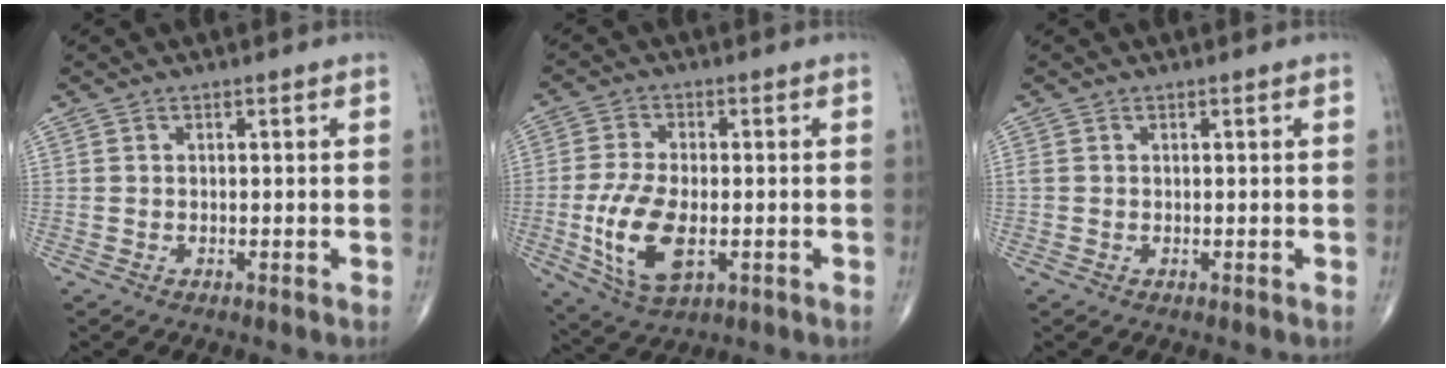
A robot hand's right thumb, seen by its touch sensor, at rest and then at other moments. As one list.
[{"total": 11.7, "force": [-2.5, 5.8, 9.8], "torque": [-0.198, -0.005, -0.039]}, {"total": 0.7, "force": [0.1, 0.6, 0.3], "torque": [-0.003, 0.005, 0.003]}]